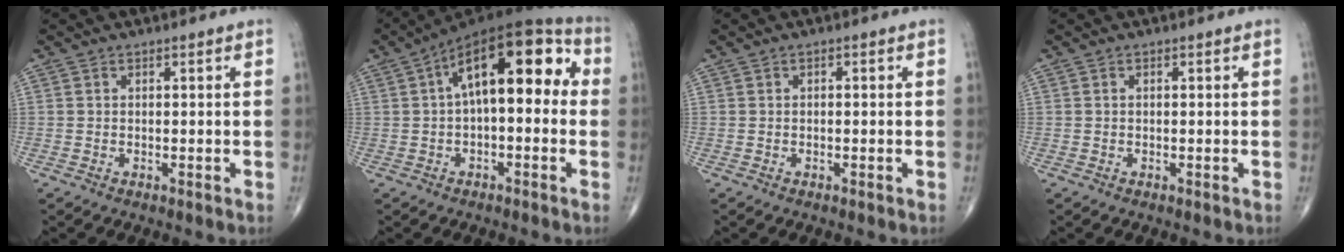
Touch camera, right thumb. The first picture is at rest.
{"total": 17.9, "force": [2.8, 8.1, 15.7], "torque": [-0.208, 0.046, 0.030]}
{"total": 0.6, "force": [0.0, 0.3, 0.5], "torque": [-0.002, 0.002, -0.003]}
{"total": 0.0}